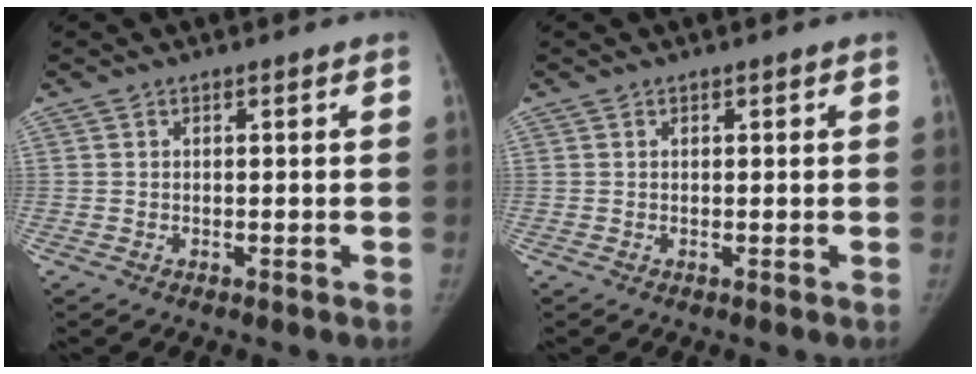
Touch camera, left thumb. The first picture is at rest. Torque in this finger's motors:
{"motor_torque": [0.36, 0.23, 0.24, -0.62, 0.09]}